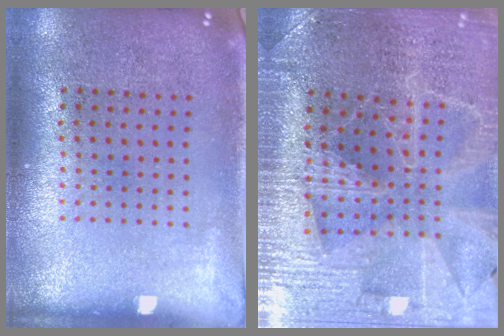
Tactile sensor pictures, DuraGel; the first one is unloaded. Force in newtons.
{"total": 3.4, "press": 3.3, "slide": 0.7}